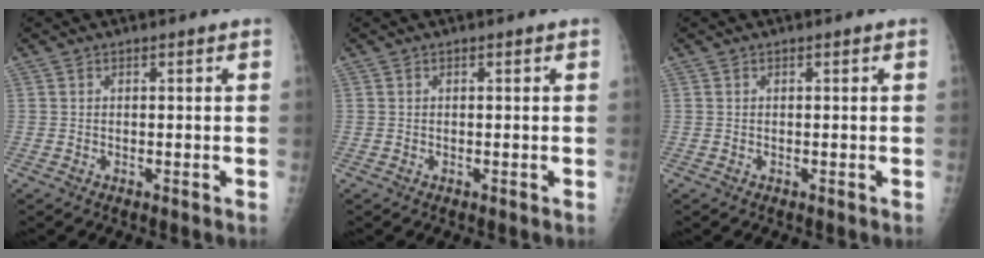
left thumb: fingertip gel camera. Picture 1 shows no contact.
{"total": 0.0}
{"total": 0.0}